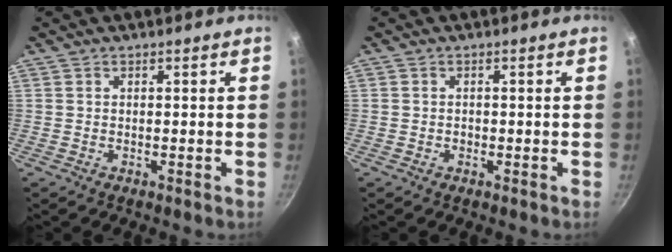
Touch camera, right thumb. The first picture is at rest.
{"total": 0.6, "force": [-0.2, 0.5, 0.2], "torque": [-0.002, 0.002, -0.003]}